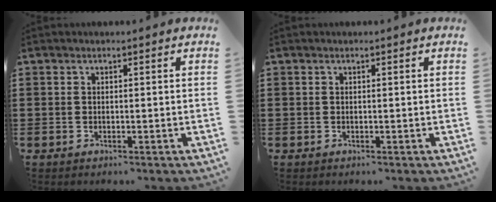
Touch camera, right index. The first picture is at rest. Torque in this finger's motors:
{"motor_torque": [-0.04, 0.04, 0.00, 0.00]}